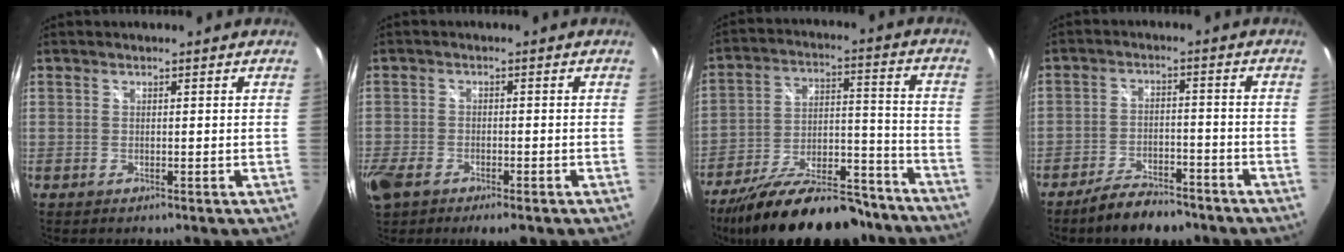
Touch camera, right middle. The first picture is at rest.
{"total": 9.1, "force": [-5.7, 4.3, 5.7], "torque": [-0.150, -0.032, -0.105]}
{"total": 24.9, "force": [-19.6, 8.4, 12.9], "torque": [-0.224, -0.002, -0.283]}
{"total": 7.7, "force": [-6.3, 2.5, 3.6], "torque": [-0.080, 0.007, -0.099]}